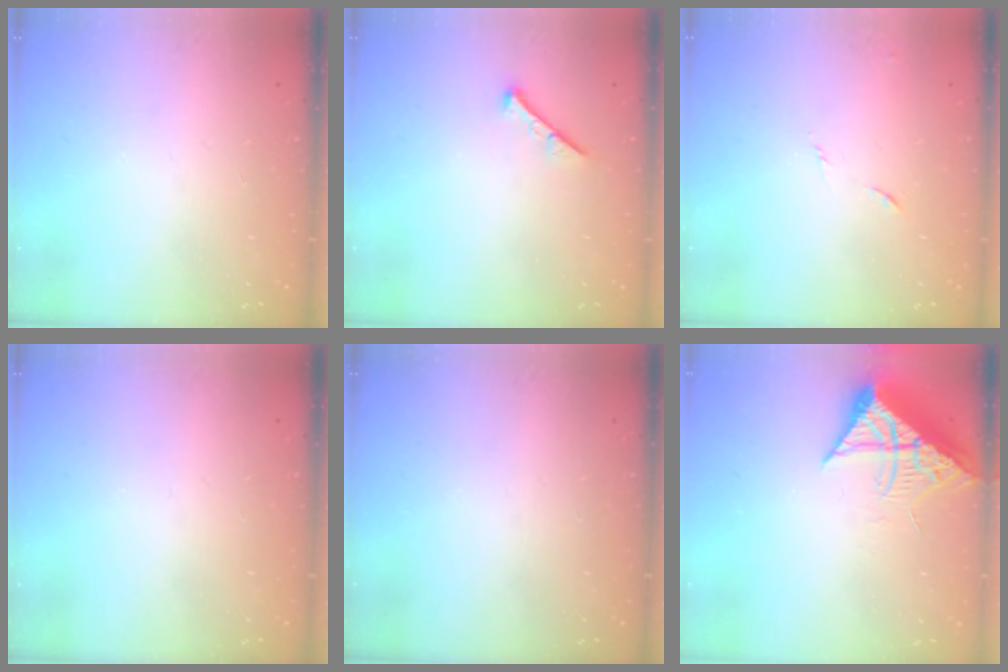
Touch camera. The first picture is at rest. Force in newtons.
{"total": 0.0}
{"total": 5.9, "press": 5.9, "slide": 0.6}
{"total": 0.0}
{"total": 0.0}
{"total": 9.7, "press": 9.7, "slide": 1.0}